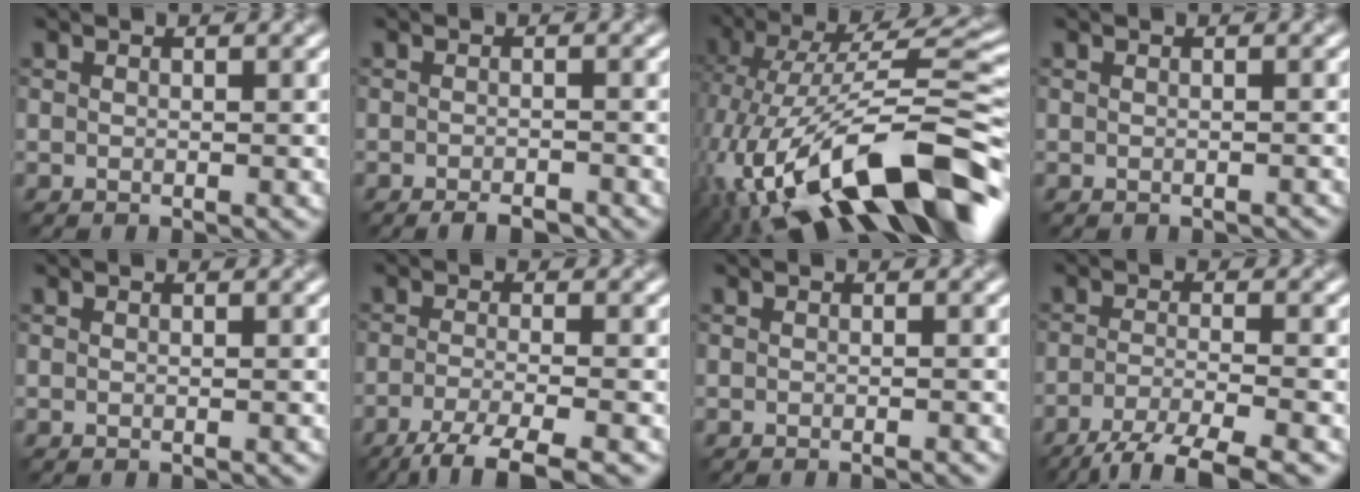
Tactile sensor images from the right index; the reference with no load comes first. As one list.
[{"total": 2.3, "force": [-1.8, 0.6, 1.3], "torque": [-0.016, -0.001, -0.027]}, {"total": 15.4, "force": [-5.6, 5.9, 13.1], "torque": [-0.224, 0.019, -0.098]}, {"total": 0.6, "force": [-0.6, 0.1, 0.1], "torque": [-0.001, -0.002, -0.007]}, {"total": 0.0}, {"total": 5.3, "force": [-3.5, 1.0, 3.8], "torque": [-0.058, -0.007, -0.072]}, {"total": 1.0, "force": [-0.7, 0.2, 0.6], "torque": [-0.002, -0.003, -0.014]}, {"total": 5.7, "force": [-4.1, 1.2, 3.8], "torque": [-0.058, -0.007, -0.077]}]